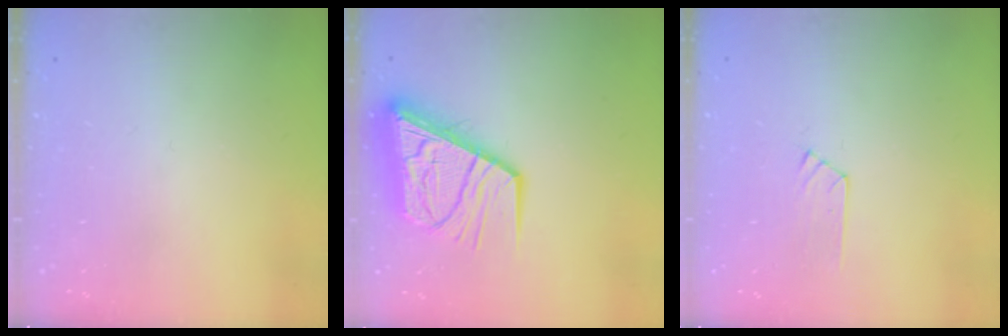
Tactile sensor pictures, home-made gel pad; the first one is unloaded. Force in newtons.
{"total": 13.5, "press": 13.4, "slide": 1.4}
{"total": 5.1, "press": 5.1, "slide": 0.6}